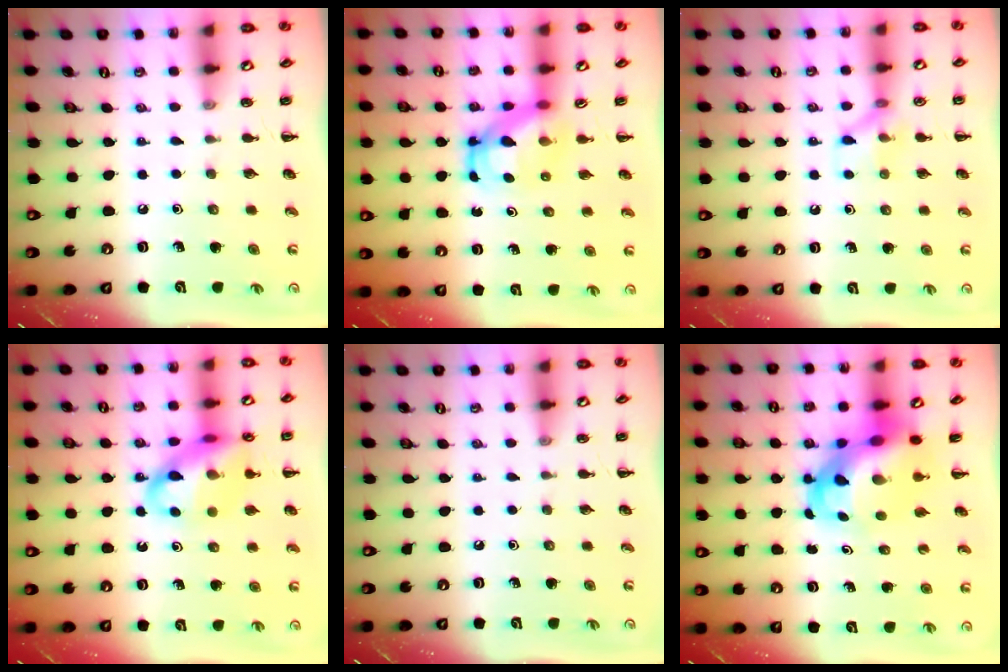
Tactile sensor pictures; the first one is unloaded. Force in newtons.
{"total": 5.2, "press": 5.1, "slide": 0.8}
{"total": 6.8, "press": 6.7, "slide": 0.7}
{"total": 15.6, "press": 15.3, "slide": 3.1}
{"total": 0.0}
{"total": 7.9, "press": 7.6, "slide": 2.3}